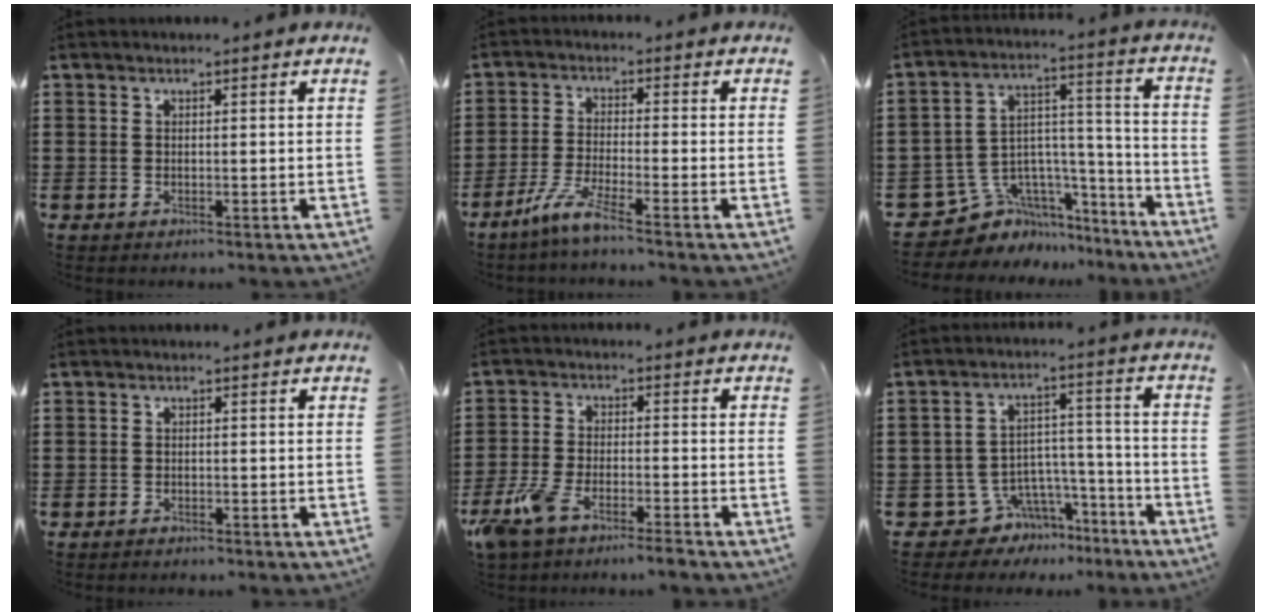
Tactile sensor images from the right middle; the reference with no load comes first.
{"total": 5.2, "force": [-3.8, 0.1, 3.6], "torque": [-0.079, -0.013, -0.073]}
{"total": 7.3, "force": [-4.4, 5.6, 1.5], "torque": [-0.058, -0.008, -0.076]}
{"total": 0.9, "force": [-0.9, 0.3, -0.1], "torque": [0.000, 0.002, -0.019]}
{"total": 6.3, "force": [-5.2, 1.1, 3.4], "torque": [-0.094, -0.012, -0.104]}
{"total": 6.5, "force": [-4.7, 4.3, 0.9], "torque": [-0.033, 0.018, -0.087]}